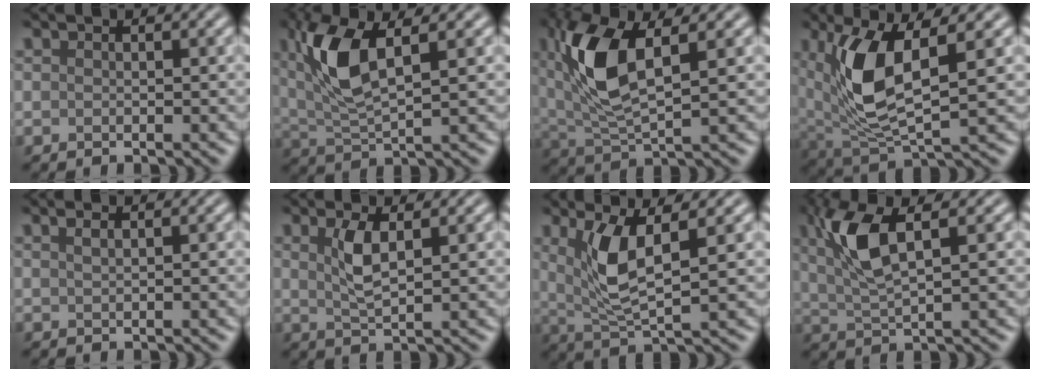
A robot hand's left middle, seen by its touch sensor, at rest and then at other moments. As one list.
[{"total": 6.4, "force": [1.8, 2.2, 5.7], "torque": [-0.130, 0.000, 0.044]}, {"total": 7.8, "force": [1.9, 3.2, 6.8], "torque": [-0.157, 0.000, 0.043]}, {"total": 7.6, "force": [1.8, 3.0, 6.8], "torque": [-0.157, -0.011, 0.043]}, {"total": 1.5, "force": [0.8, 0.7, 1.0], "torque": [-0.002, 0.002, -0.001]}, {"total": 2.3, "force": [0.6, 0.6, 2.2], "torque": [-0.050, -0.004, 0.020]}, {"total": 4.6, "force": [1.2, 1.2, 4.2], "torque": [-0.094, -0.008, 0.037]}, {"total": 5.3, "force": [1.7, 1.5, 4.8], "torque": [-0.110, 0.003, 0.043]}]